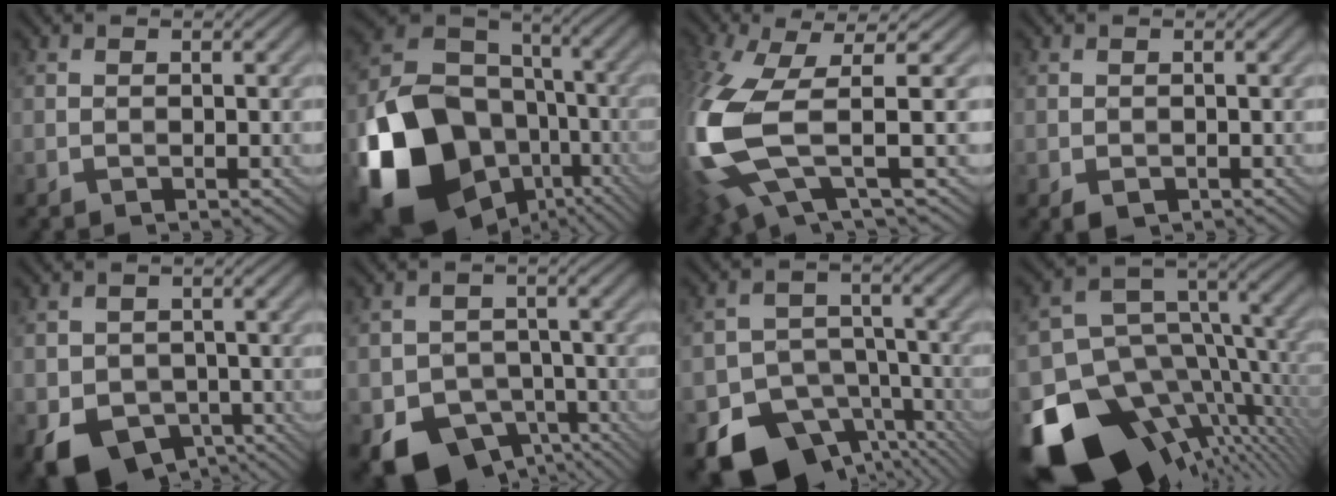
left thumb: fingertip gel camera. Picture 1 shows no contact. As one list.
[{"total": 19.4, "force": [-7.6, 14.7, 10.0], "torque": [-0.249, -0.044, -0.128]}, {"total": 12.8, "force": [-2.1, 4.1, 11.9], "torque": [-0.297, -0.020, -0.037]}, {"total": 1.0, "force": [-0.6, 0.7, 0.4], "torque": [-0.013, -0.005, -0.010]}, {"total": 6.8, "force": [-3.4, 5.2, 2.9], "torque": [-0.068, -0.022, -0.059]}, {"total": 9.0, "force": [-5.3, 6.3, 3.8], "torque": [-0.065, -0.022, -0.093]}, {"total": 14.8, "force": [-9.4, 10.3, 5.2], "torque": [-0.106, -0.047, -0.133]}, {"total": 17.2, "force": [-7.2, 10.6, 11.4], "torque": [-0.250, -0.030, -0.098]}]